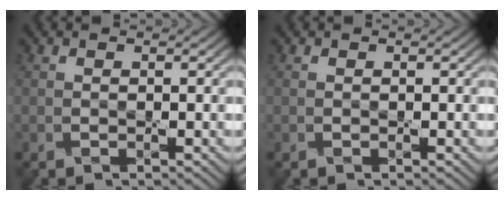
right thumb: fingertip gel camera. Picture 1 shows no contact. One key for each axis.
{"total": 0.0}